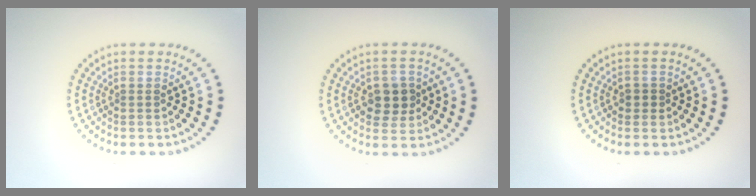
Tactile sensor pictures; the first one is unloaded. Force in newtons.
{"total": 2.9, "press": 2.8, "slide": 0.8}
{"total": 0.9, "press": 0.8, "slide": 0.4}